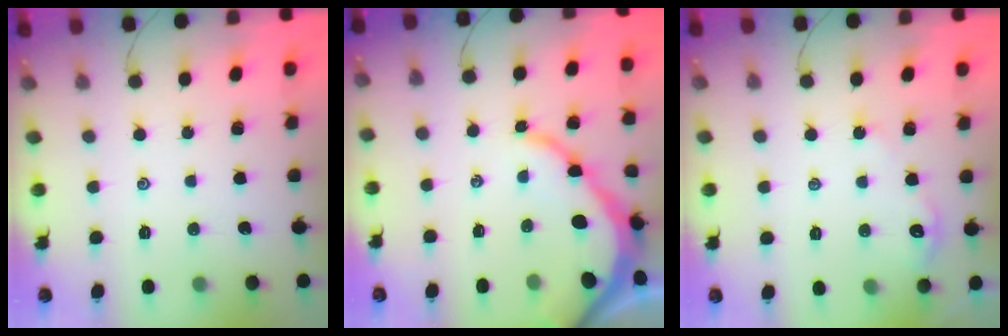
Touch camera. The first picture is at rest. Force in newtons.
{"total": 9.2, "press": 9.1, "slide": 1.0}
{"total": 3.3, "press": 3.3, "slide": 0.3}